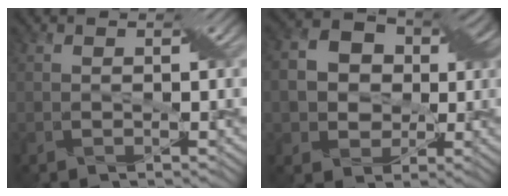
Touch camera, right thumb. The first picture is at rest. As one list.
[{"total": 10.1, "force": [0.8, 8.6, 5.2], "torque": [-0.116, 0.011, 0.005]}]